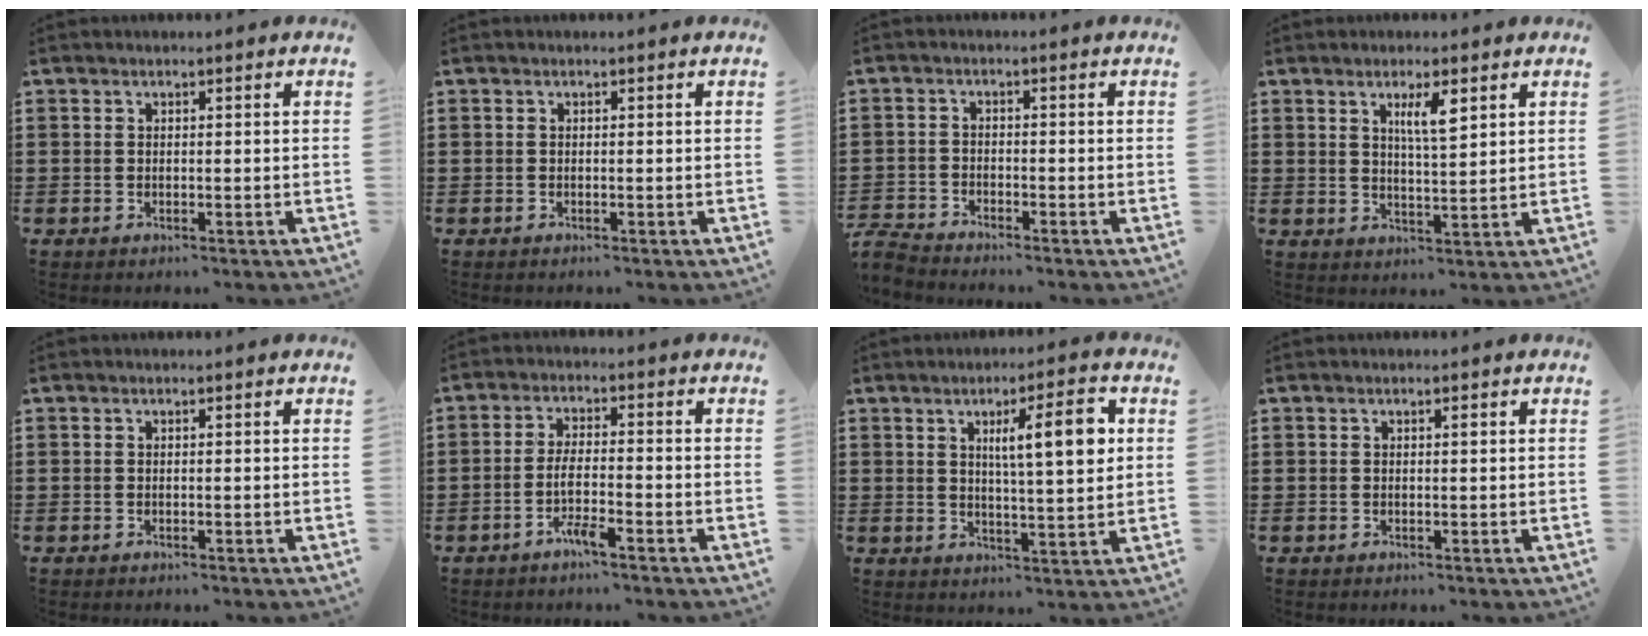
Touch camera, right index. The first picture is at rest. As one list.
[{"total": 0.0}, {"total": 2.6, "force": [-2.6, 0.3, 0.1], "torque": [-0.013, 0.001, -0.058]}, {"total": 4.3, "force": [2.2, 0.7, 3.6], "torque": [-0.068, 0.002, 0.035]}, {"total": 0.0}, {"total": 4.7, "force": [-2.5, 0.6, 3.9], "torque": [-0.081, -0.003, -0.050]}, {"total": 8.7, "force": [2.7, 1.4, 8.2], "torque": [-0.135, -0.004, 0.036]}, {"total": 0.5, "force": [0.2, 0.1, 0.5], "torque": [-0.011, 0.000, 0.005]}]